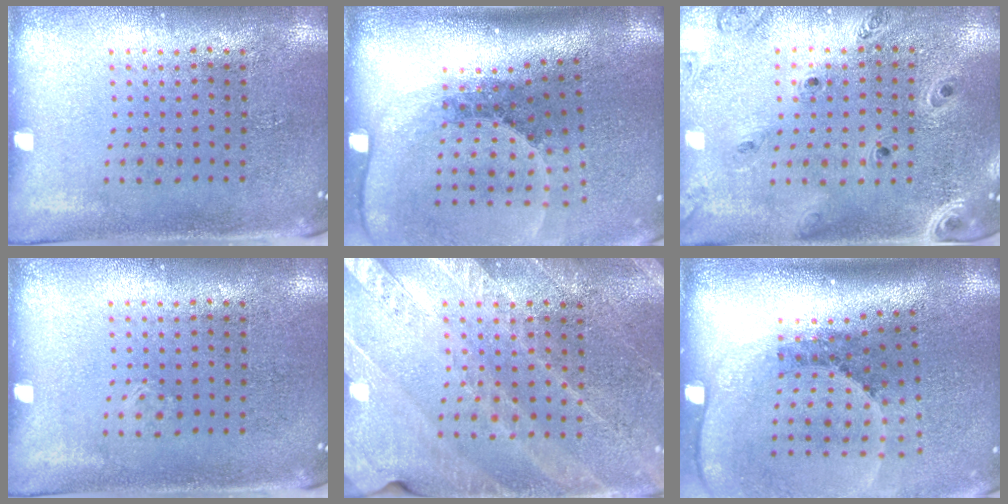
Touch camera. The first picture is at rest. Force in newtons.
{"total": 2.8, "press": 1.9, "slide": 2.0}
{"total": 1.3, "press": 1.3, "slide": 0.2}
{"total": 0.0}
{"total": 2.9, "press": 2.7, "slide": 0.9}
{"total": 2.7, "press": 1.9, "slide": 2.0}